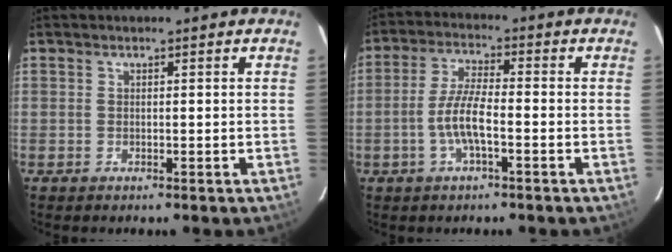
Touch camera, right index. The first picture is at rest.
{"total": 6.7, "force": [-2.3, 1.3, 6.1], "torque": [-0.126, 0.005, -0.045]}